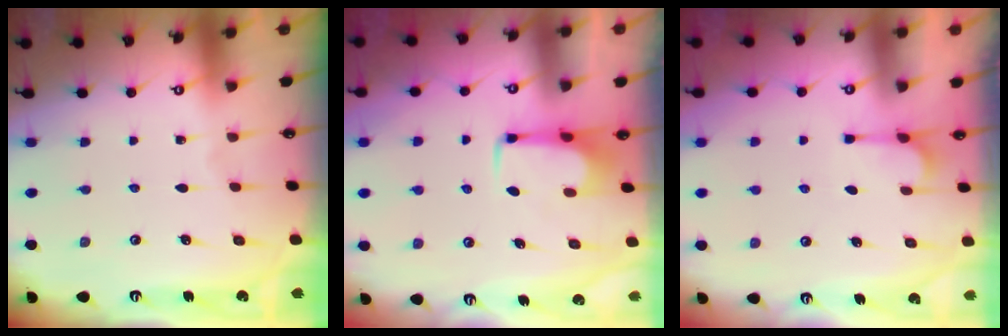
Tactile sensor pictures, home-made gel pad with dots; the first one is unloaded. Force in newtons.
{"total": 1.7, "press": 1.6, "slide": 0.5}
{"total": 1.7, "press": 1.3, "slide": 1.1}